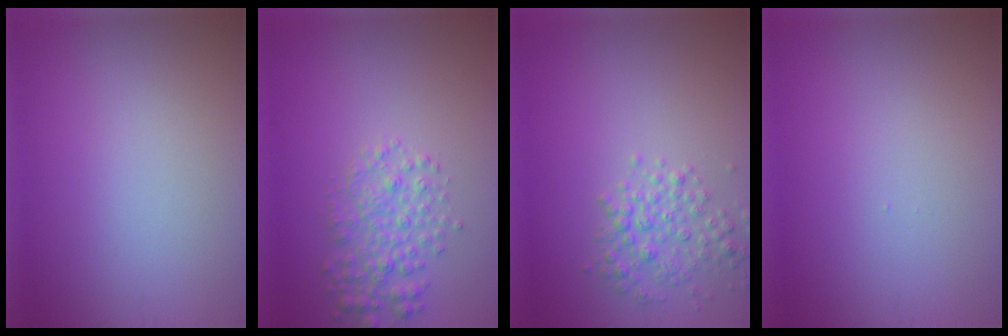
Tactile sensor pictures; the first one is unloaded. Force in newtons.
{"total": 3.1, "press": 3.1, "slide": 0.1}
{"total": 2.8, "press": 2.8, "slide": 0.1}
{"total": 0.0}